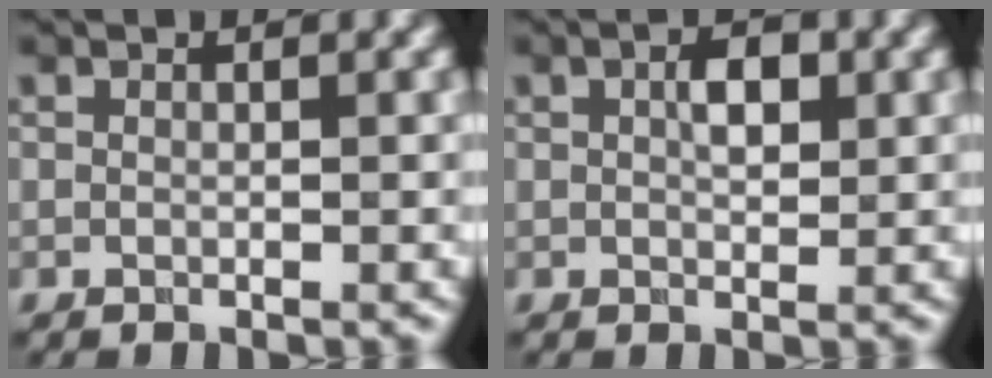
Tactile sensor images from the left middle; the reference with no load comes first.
{"total": 2.0, "force": [0.2, 0.9, 1.7], "torque": [-0.033, 0.007, 0.015]}